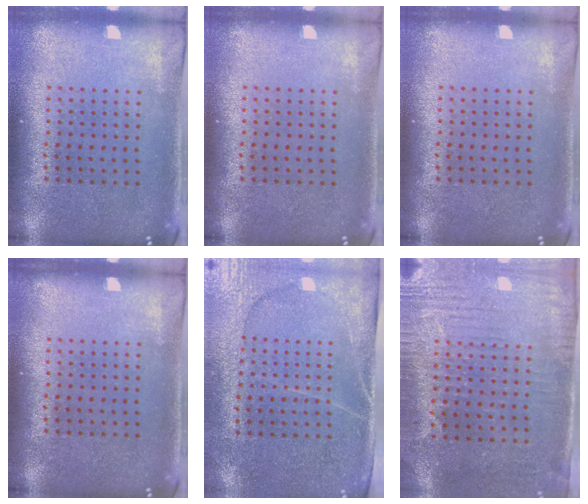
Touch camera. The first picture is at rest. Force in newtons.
{"total": 0.0}
{"total": 0.0}
{"total": 0.0}
{"total": 2.9, "press": 2.7, "slide": 1.2}
{"total": 3.1, "press": 2.6, "slide": 1.7}